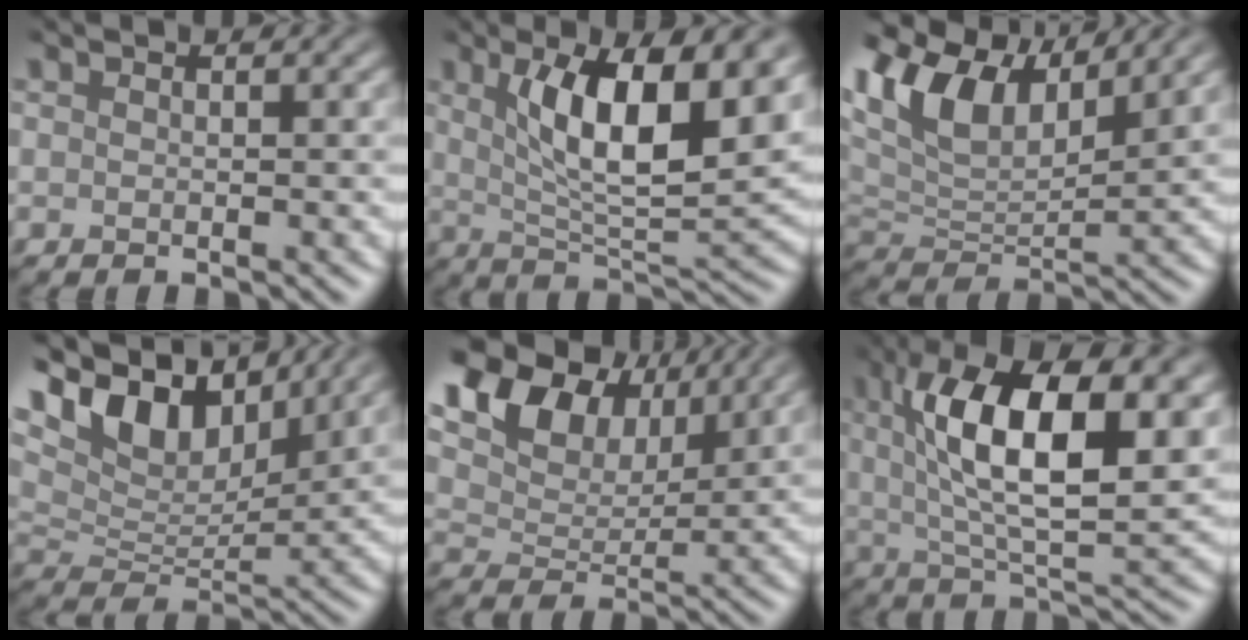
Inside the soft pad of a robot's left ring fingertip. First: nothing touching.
{"total": 10.2, "force": [3.3, 3.5, 9.0], "torque": [-0.143, -0.009, 0.057]}
{"total": 9.7, "force": [5.4, 4.8, 6.5], "torque": [-0.139, 0.016, 0.099]}
{"total": 11.6, "force": [6.8, 5.8, 7.4], "torque": [-0.143, 0.025, 0.110]}
{"total": 11.9, "force": [6.9, 7.3, 6.4], "torque": [-0.141, 0.037, 0.107]}
{"total": 12.8, "force": [3.6, 4.8, 11.4], "torque": [-0.182, 0.005, 0.056]}